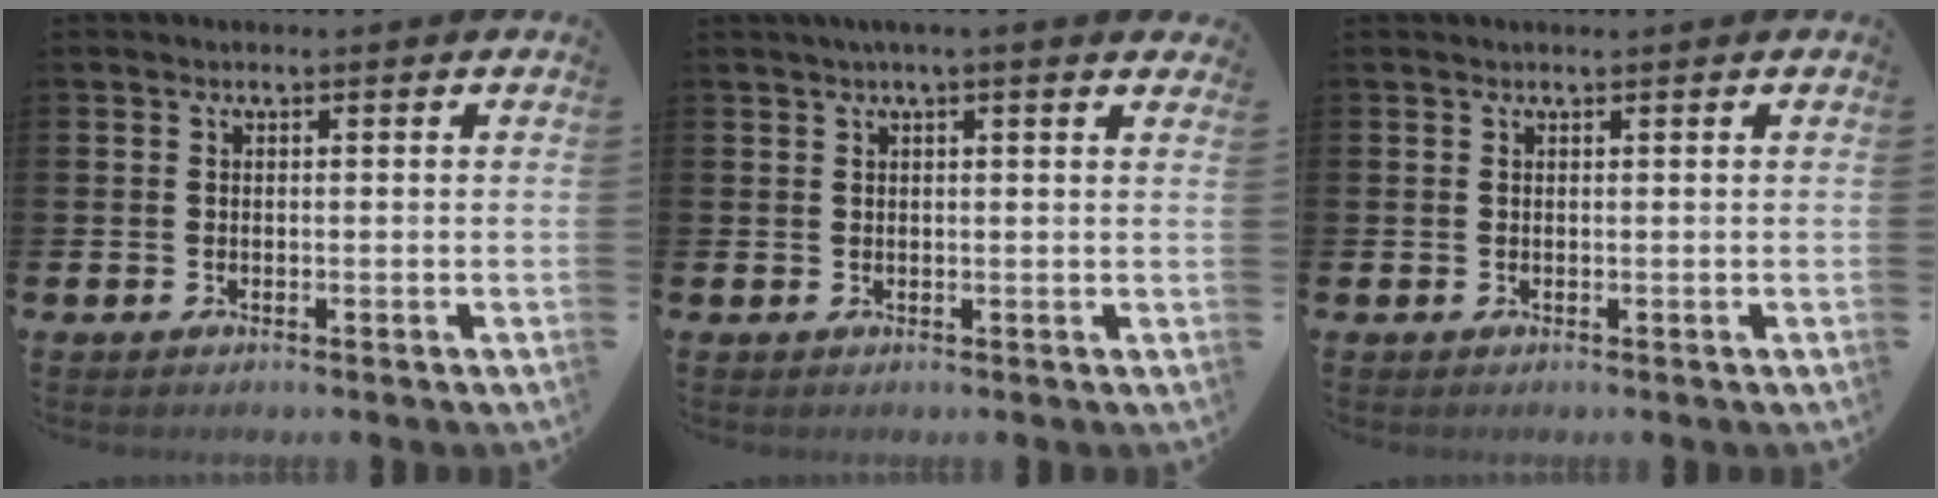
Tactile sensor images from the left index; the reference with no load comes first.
{"total": 1.9, "force": [1.7, -0.3, 0.9], "torque": [-0.016, -0.003, 0.029]}
{"total": 0.0}